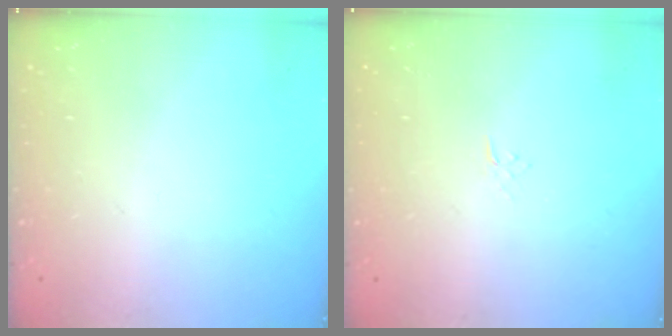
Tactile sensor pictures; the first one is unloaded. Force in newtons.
{"total": 2.6, "press": 2.6, "slide": 0.3}